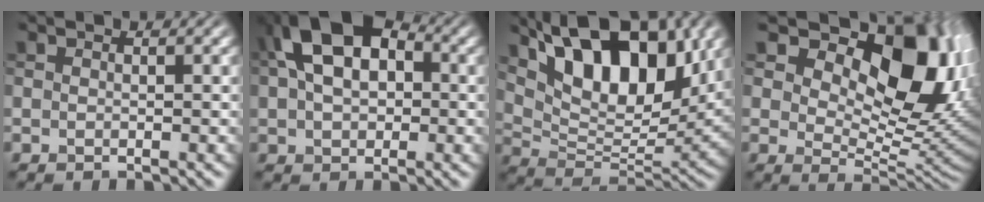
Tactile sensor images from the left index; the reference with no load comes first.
{"total": 11.7, "force": [2.5, 7.9, 8.2], "torque": [-0.137, 0.034, 0.024]}
{"total": 14.1, "force": [7.2, 6.7, 10.1], "torque": [-0.166, 0.006, 0.127]}
{"total": 13.5, "force": [5.4, 7.7, 9.7], "torque": [-0.121, 0.000, 0.089]}